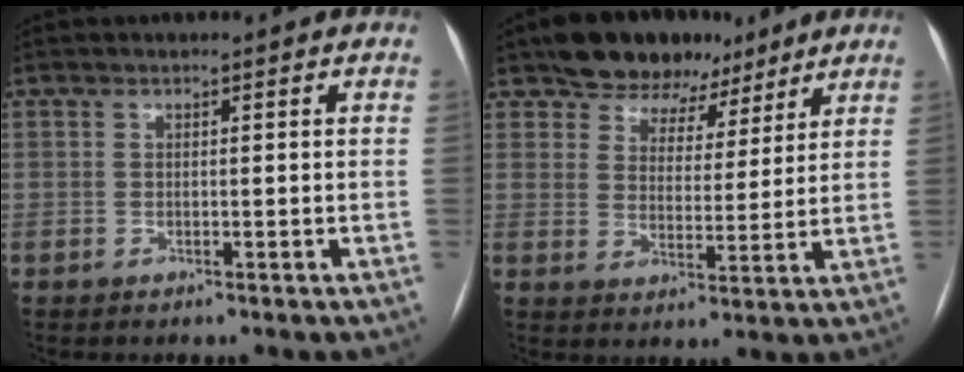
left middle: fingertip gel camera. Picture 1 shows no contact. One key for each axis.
{"total": 9.5, "fx": 7.2, "fy": 5.8, "fz": 2.3, "tx": -0.023, "ty": 0.018, "tz": 0.109}